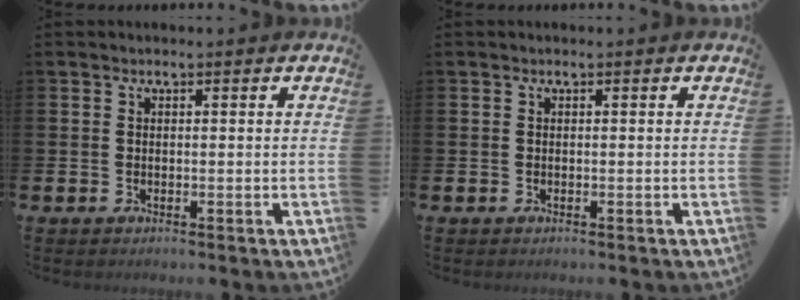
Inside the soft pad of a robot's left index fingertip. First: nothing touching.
{"total": 0.0}